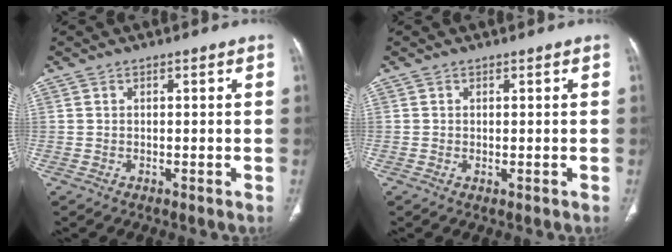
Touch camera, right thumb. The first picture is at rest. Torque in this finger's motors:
{"motor_torque": [0.37, -0.07, -0.04, -0.65, 0.04]}